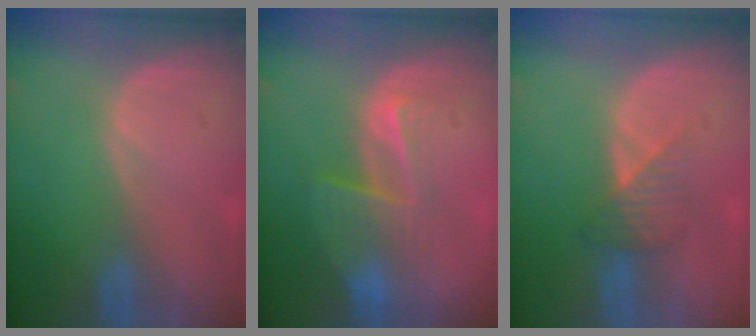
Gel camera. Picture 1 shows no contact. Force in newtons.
{"total": 6.5, "press": 5.6, "slide": 3.2}
{"total": 3.4, "press": 3.2, "slide": 1.1}